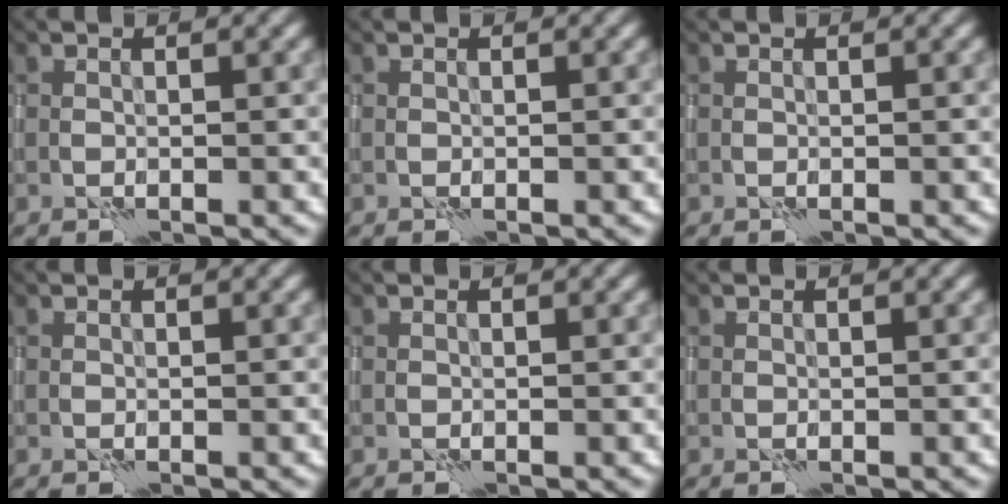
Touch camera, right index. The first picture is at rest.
{"total": 0.0}
{"total": 0.0}
{"total": 0.0}
{"total": 0.0}
{"total": 0.0}